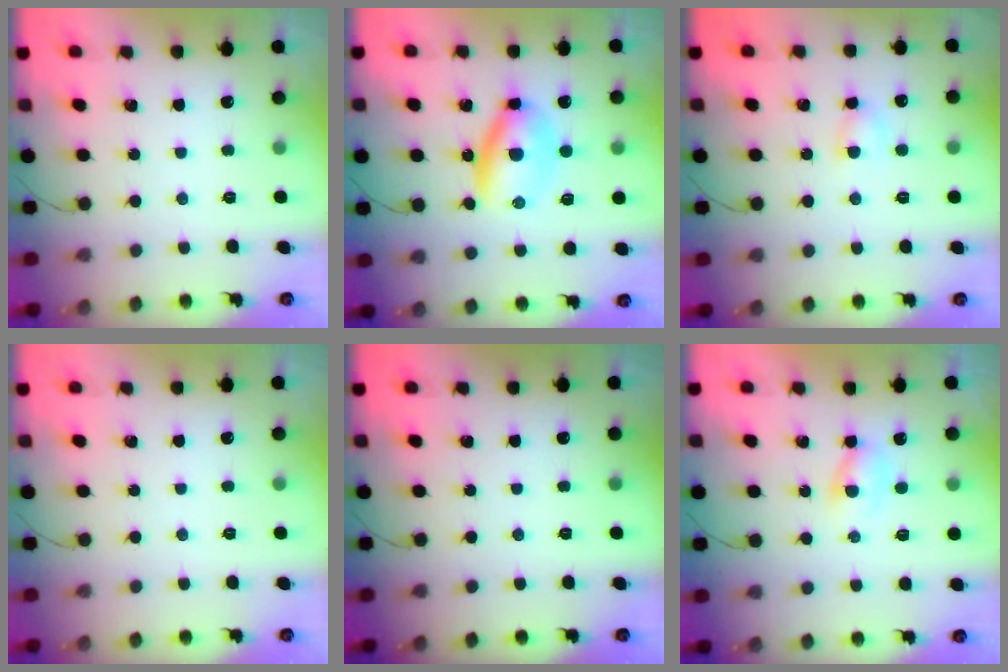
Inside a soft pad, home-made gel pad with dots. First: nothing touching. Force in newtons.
{"total": 6.6, "press": 6.5, "slide": 1.2}
{"total": 3.6, "press": 3.5, "slide": 0.9}
{"total": 0.0}
{"total": 0.0}
{"total": 2.0, "press": 1.8, "slide": 0.9}